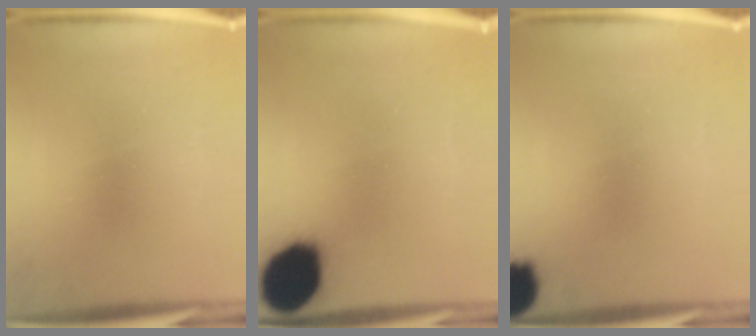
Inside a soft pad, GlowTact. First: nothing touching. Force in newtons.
{"total": 17.9}
{"total": 9.7}